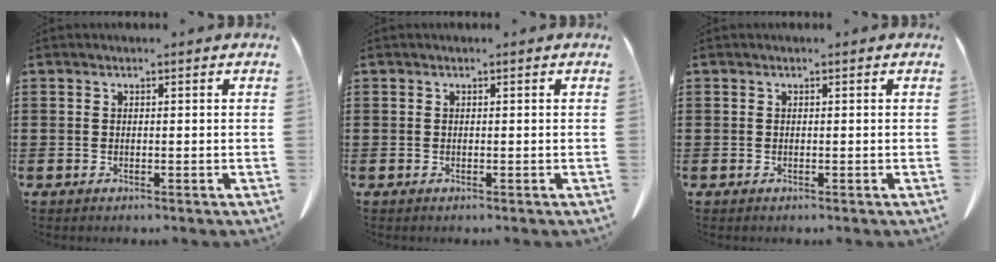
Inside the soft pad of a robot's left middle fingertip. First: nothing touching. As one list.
[{"total": 0.0}, {"total": 0.0}]